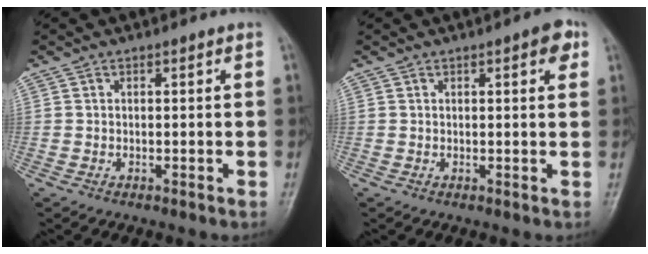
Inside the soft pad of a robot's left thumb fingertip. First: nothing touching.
{"total": 3.5, "force": [1.5, 1.1, 2.9], "torque": [-0.030, -0.001, 0.014]}